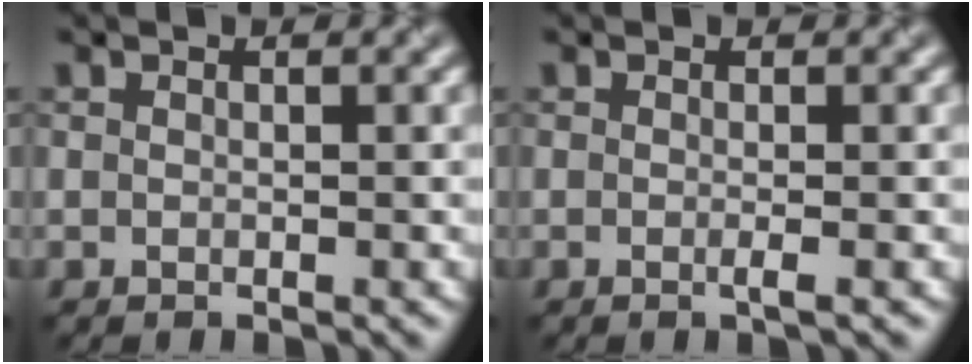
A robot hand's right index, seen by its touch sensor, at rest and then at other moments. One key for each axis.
{"total": 1.0, "fx": -0.2, "fy": 0.3, "fz": 0.9, "tx": -0.013, "ty": -0.005, "tz": -0.006}